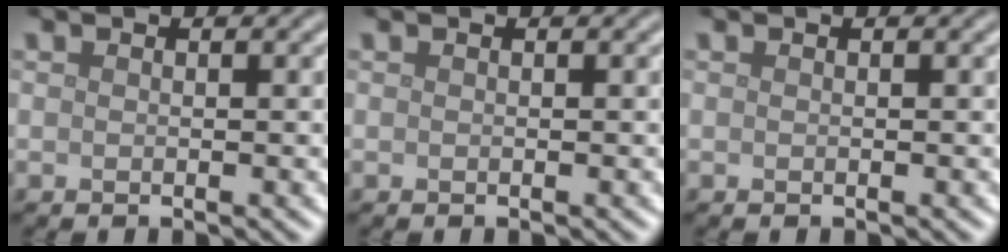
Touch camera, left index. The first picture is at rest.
{"total": 0.0}
{"total": 0.0}